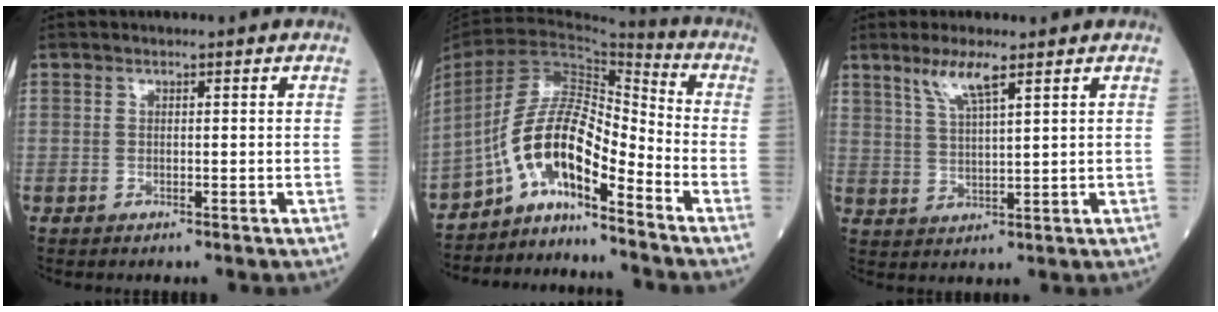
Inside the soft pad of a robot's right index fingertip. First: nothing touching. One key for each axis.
{"total": 11.1, "fx": -7.2, "fy": 2.4, "fz": 8.0, "tx": -0.147, "ty": 0.032, "tz": -0.134}
{"total": 5.6, "fx": 3.6, "fy": 0.5, "fz": 4.2, "tx": -0.087, "ty": -0.001, "tz": 0.074}